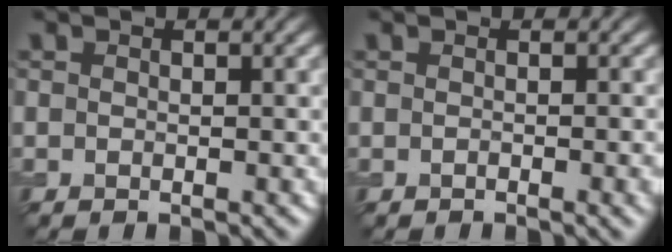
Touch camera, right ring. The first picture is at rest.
{"total": 1.8, "force": [-0.7, 0.6, 1.6], "torque": [-0.019, -0.003, -0.011]}